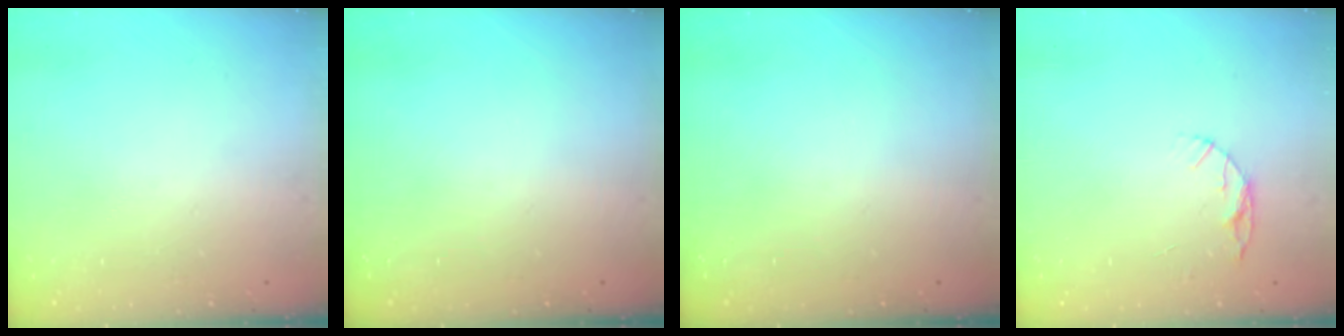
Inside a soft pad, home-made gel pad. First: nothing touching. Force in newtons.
{"total": 0.0}
{"total": 0.0}
{"total": 5.1, "press": 5.1, "slide": 0.5}